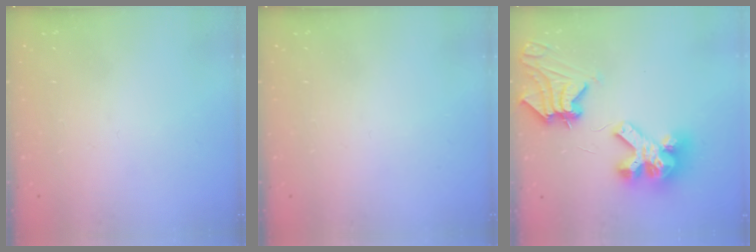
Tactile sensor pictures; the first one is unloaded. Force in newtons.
{"total": 0.0}
{"total": 12.4, "press": 12.3, "slide": 1.4}